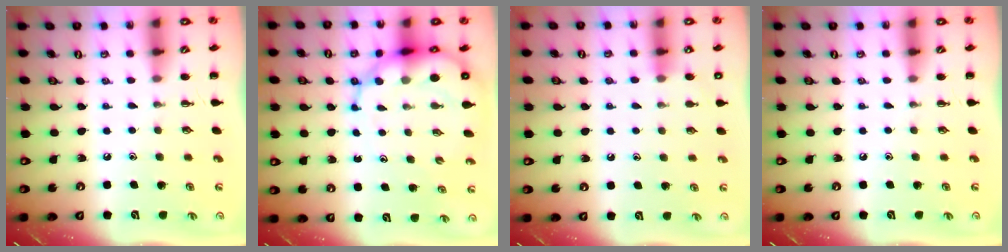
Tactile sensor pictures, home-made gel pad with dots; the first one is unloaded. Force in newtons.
{"total": 10.7, "press": 10.3, "slide": 2.8}
{"total": 6.0, "press": 5.7, "slide": 1.9}
{"total": 0.0}